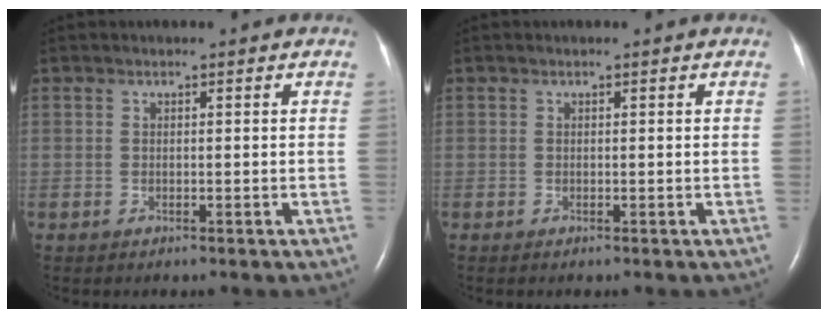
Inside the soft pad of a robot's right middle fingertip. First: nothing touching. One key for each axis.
{"total": 0.0}